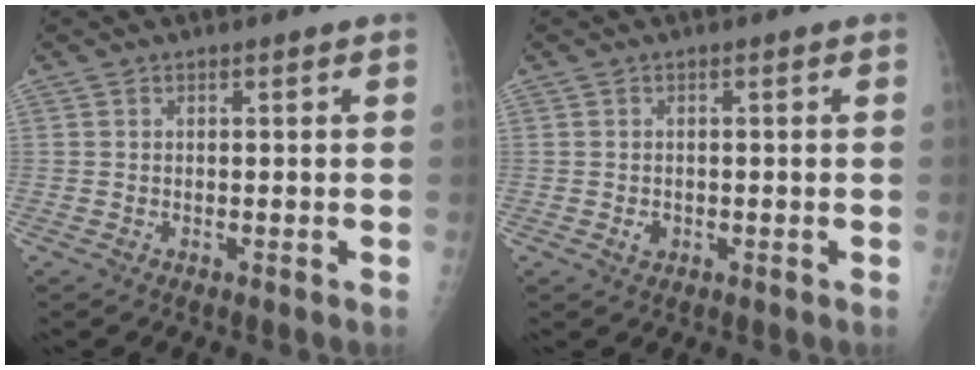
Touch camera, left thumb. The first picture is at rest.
{"total": 1.4, "force": [-0.4, 1.2, 0.7], "torque": [-0.008, 0.003, -0.004]}